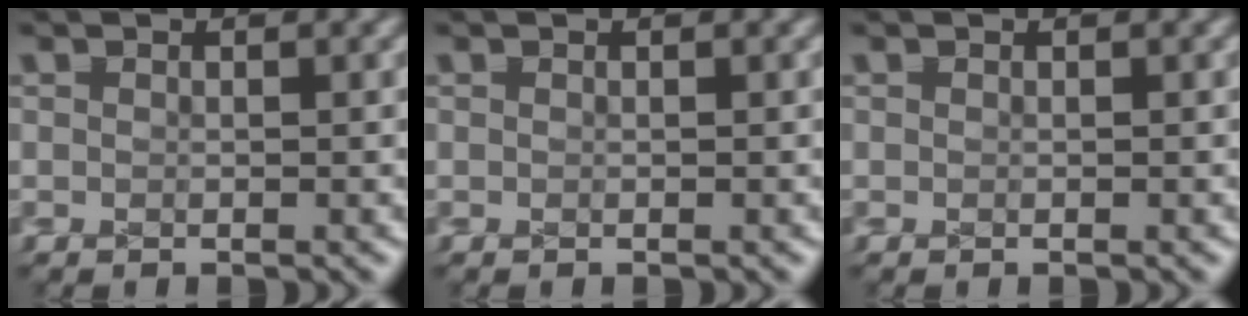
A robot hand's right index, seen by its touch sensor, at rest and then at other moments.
{"total": 0.0}
{"total": 0.0}